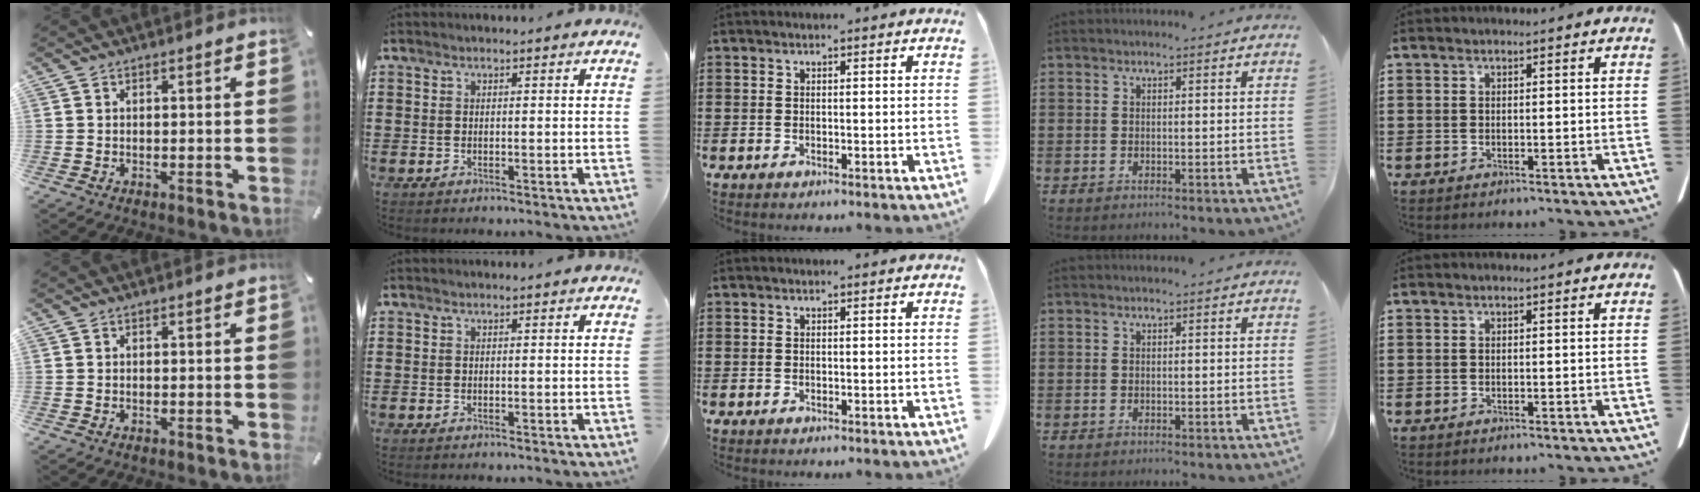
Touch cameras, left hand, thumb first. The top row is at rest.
{}